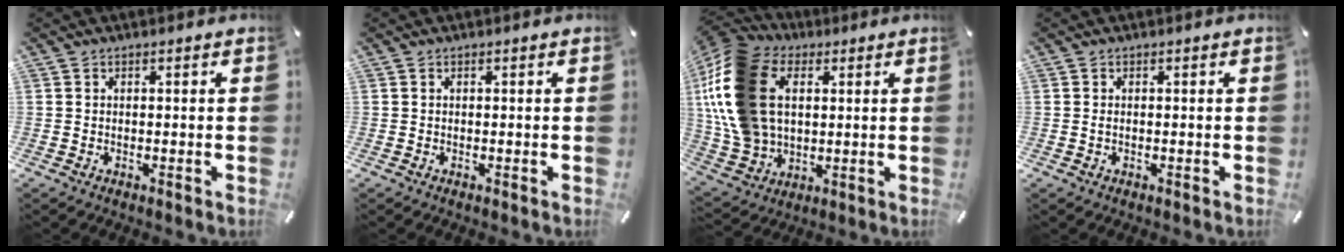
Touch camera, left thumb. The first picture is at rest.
{"total": 0.0}
{"total": 22.2, "force": [4.5, 16.2, 14.4], "torque": [-0.334, -0.004, 0.078]}
{"total": 0.7, "force": [-0.1, 0.3, 0.6], "torque": [-0.013, 0.000, -0.002]}